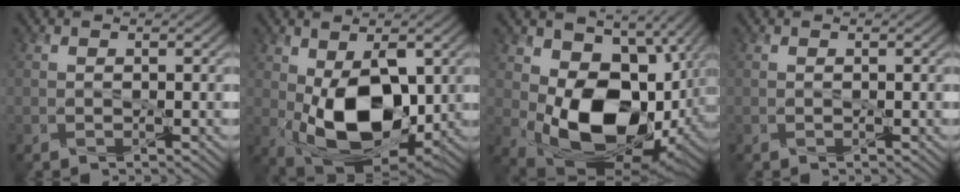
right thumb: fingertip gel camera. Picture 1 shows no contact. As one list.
[{"total": 13.3, "force": [-0.5, 7.6, 10.9], "torque": [-0.206, -0.020, 0.000]}, {"total": 16.6, "force": [0.0, 11.1, 12.4], "torque": [-0.210, -0.048, 0.019]}, {"total": 0.0}]